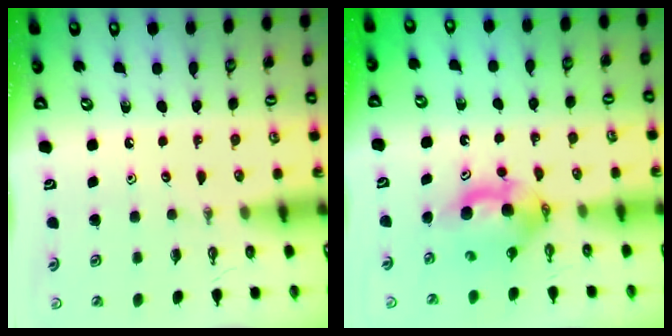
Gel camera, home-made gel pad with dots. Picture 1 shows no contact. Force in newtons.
{"total": 5.7, "press": 5.5, "slide": 1.8}